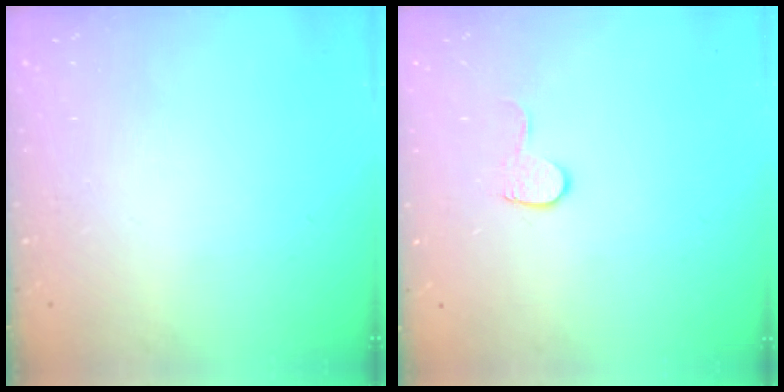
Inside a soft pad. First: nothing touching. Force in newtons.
{"total": 4.4, "press": 4.4, "slide": 0.4}